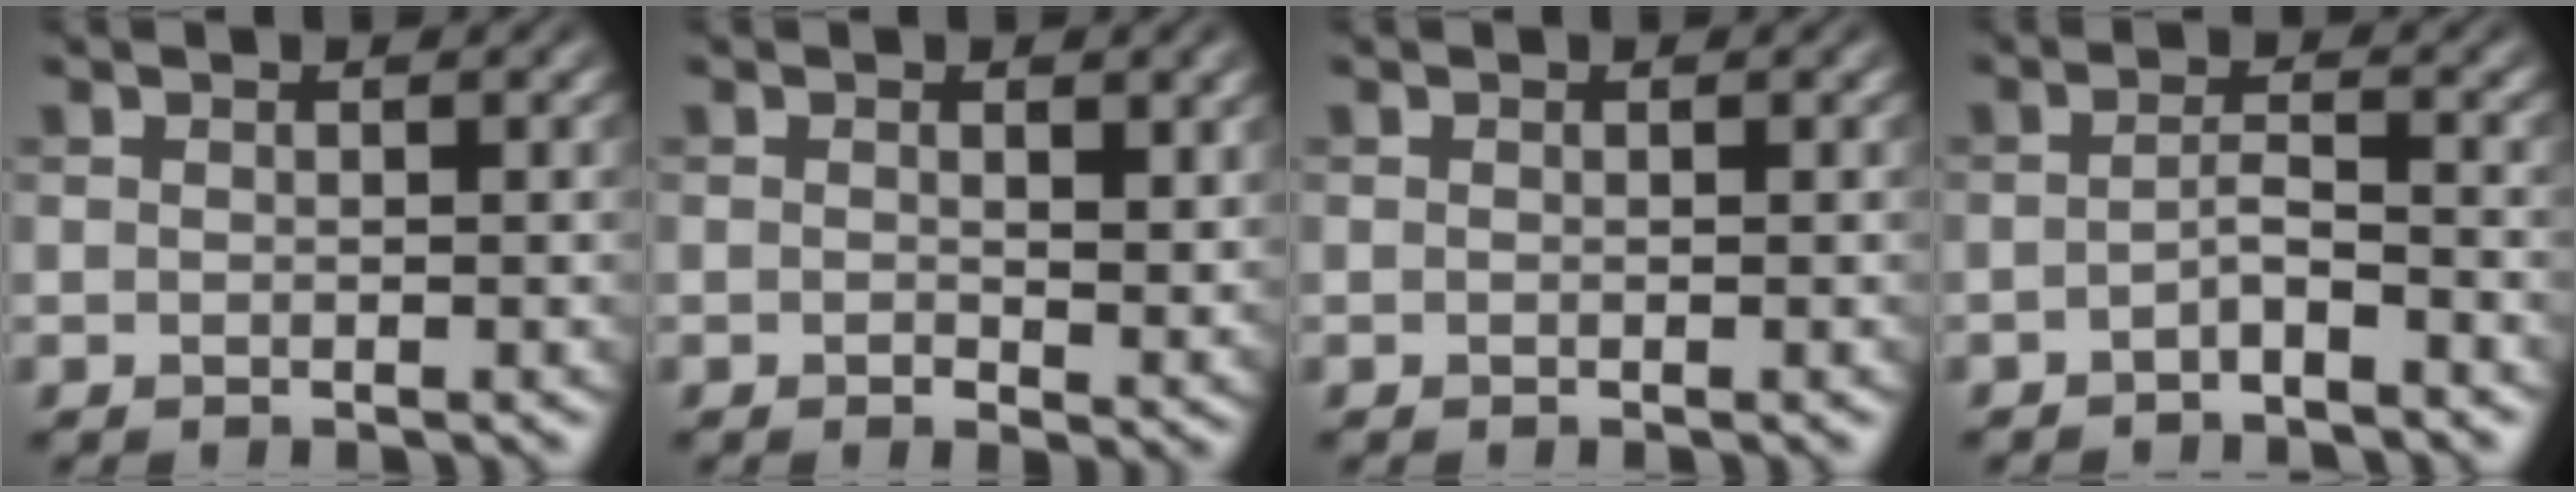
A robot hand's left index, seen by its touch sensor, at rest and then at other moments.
{"total": 2.8, "force": [0.5, 1.3, 2.4], "torque": [-0.031, -0.009, 0.009]}
{"total": 0.0}
{"total": 1.8, "force": [-1.1, 0.3, 1.3], "torque": [-0.025, 0.005, -0.027]}